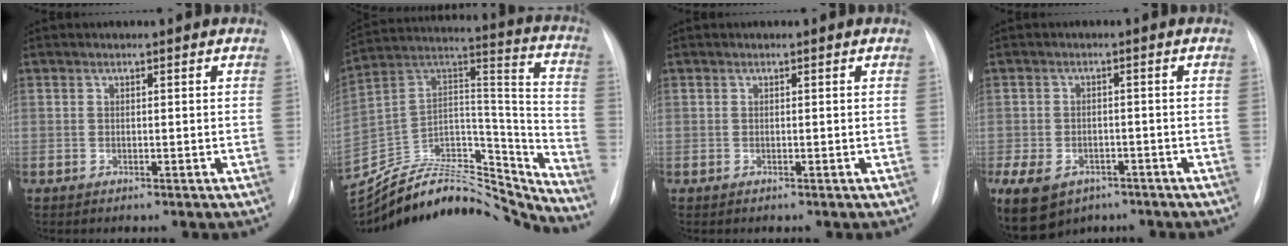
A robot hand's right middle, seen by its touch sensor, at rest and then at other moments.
{"total": 31.8, "force": [-30.0, 6.4, 8.6], "torque": [-0.148, 0.017, -0.458]}
{"total": 0.0}
{"total": 20.4, "force": [-10.6, 14.9, 9.0], "torque": [-0.291, -0.018, -0.142]}